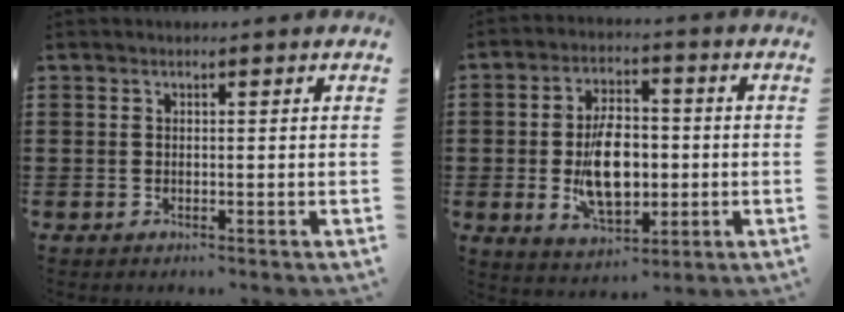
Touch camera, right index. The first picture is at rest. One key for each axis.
{"total": 9.8, "fx": -1.2, "fy": 5.6, "fz": 8.0, "tx": -0.151, "ty": 0.001, "tz": -0.025}